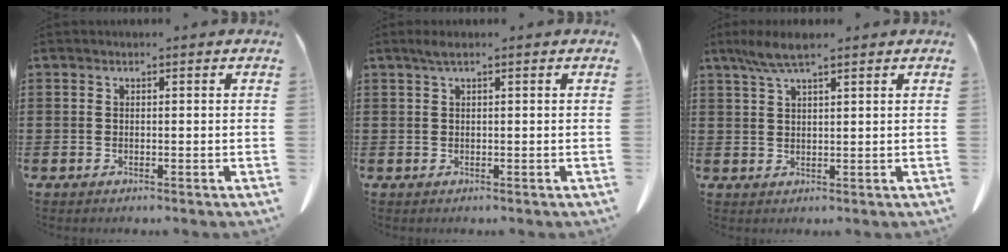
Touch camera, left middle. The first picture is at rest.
{"total": 1.2, "force": [0.5, 0.1, 1.1], "torque": [-0.023, 0.001, 0.010]}
{"total": 4.8, "force": [3.1, 0.7, 3.5], "torque": [-0.074, 0.003, 0.056]}